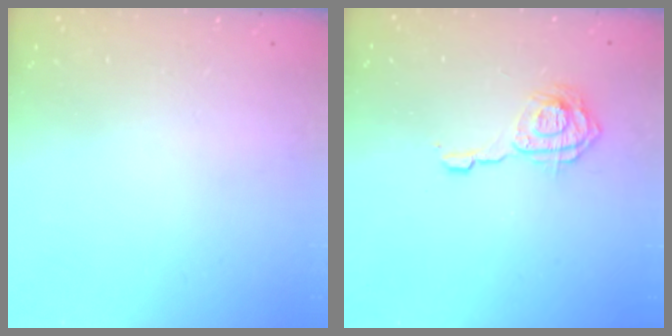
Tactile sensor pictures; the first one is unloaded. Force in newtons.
{"total": 10.3, "press": 10.3, "slide": 1.0}